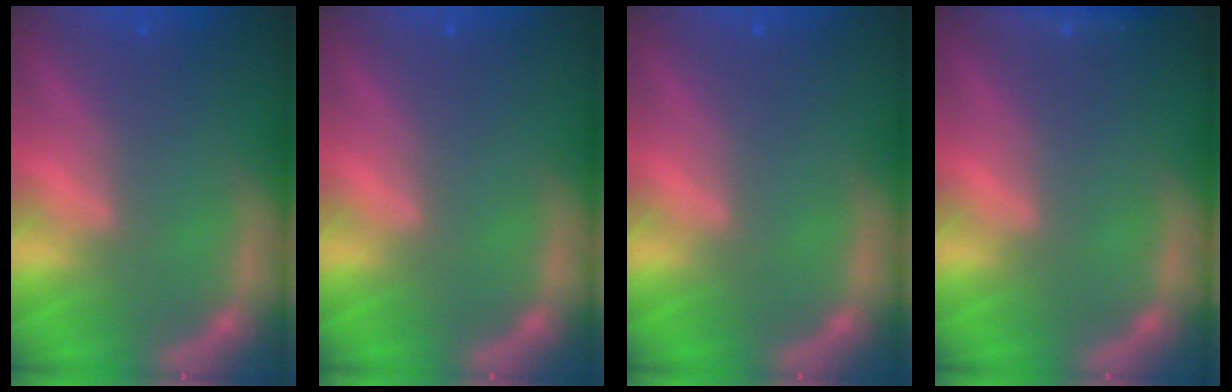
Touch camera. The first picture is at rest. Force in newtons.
{"total": 0.0}
{"total": 0.0}
{"total": 1.4}